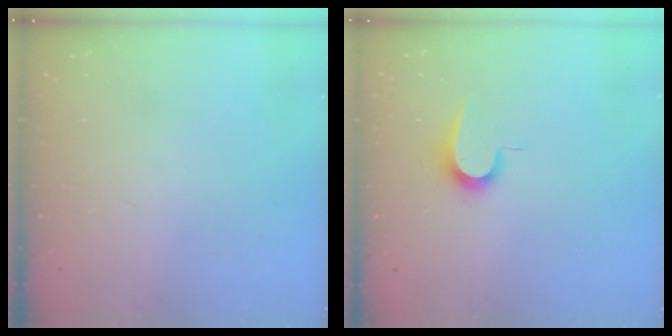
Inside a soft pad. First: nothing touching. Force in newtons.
{"total": 7.4, "press": 7.4, "slide": 0.6}